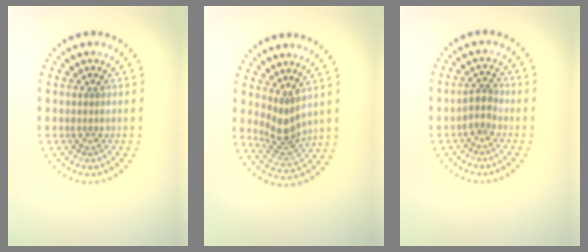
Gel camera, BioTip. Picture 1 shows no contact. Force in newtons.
{"total": 2.7, "press": 1.9, "slide": 1.9}
{"total": 1.7, "press": 1.4, "slide": 1.0}